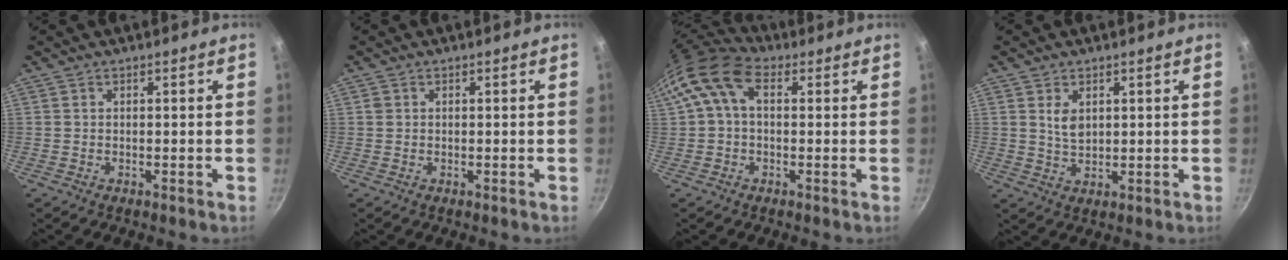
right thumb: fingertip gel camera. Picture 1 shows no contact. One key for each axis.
{"total": 0.9, "fx": 0.2, "fy": 0.8, "fz": 0.3, "tx": -0.003, "ty": 0.004, "tz": 0.002}
{"total": 11.3, "fx": 3.0, "fy": 7.1, "fz": 8.3, "tx": -0.156, "ty": 0.026, "tz": 0.038}
{"total": 3.8, "fx": 1.3, "fy": 2.4, "fz": 2.6, "tx": -0.042, "ty": -0.009, "tz": 0.028}